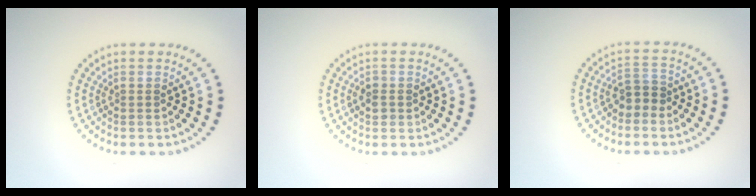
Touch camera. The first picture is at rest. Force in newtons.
{"total": 1.2, "press": 1.2, "slide": 0.4}
{"total": 2.0, "press": 1.8, "slide": 0.8}